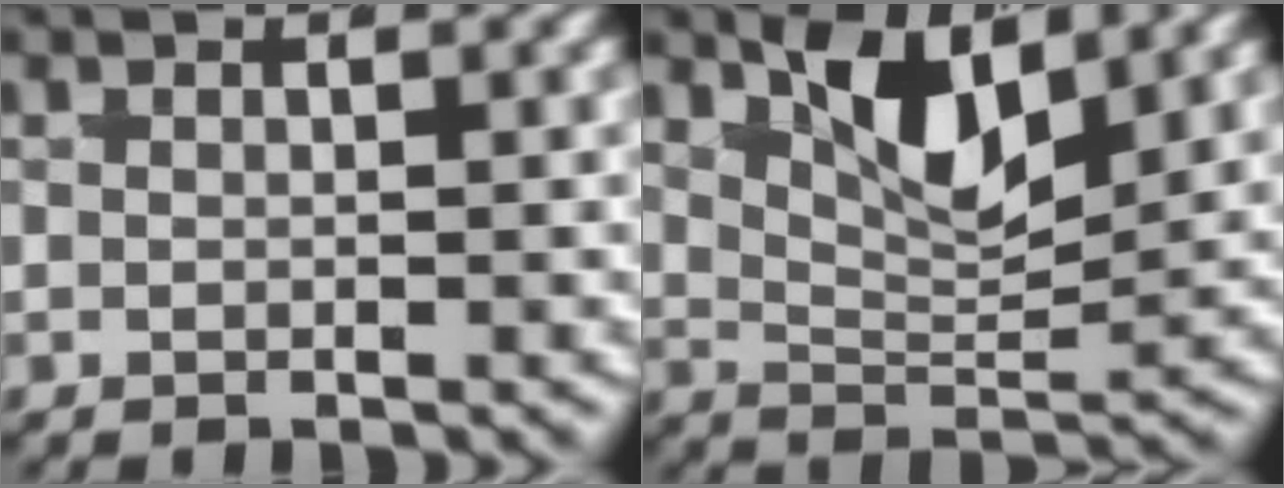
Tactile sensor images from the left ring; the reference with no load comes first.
{"total": 6.1, "force": [2.5, 3.0, 4.7], "torque": [-0.086, -0.016, 0.043]}